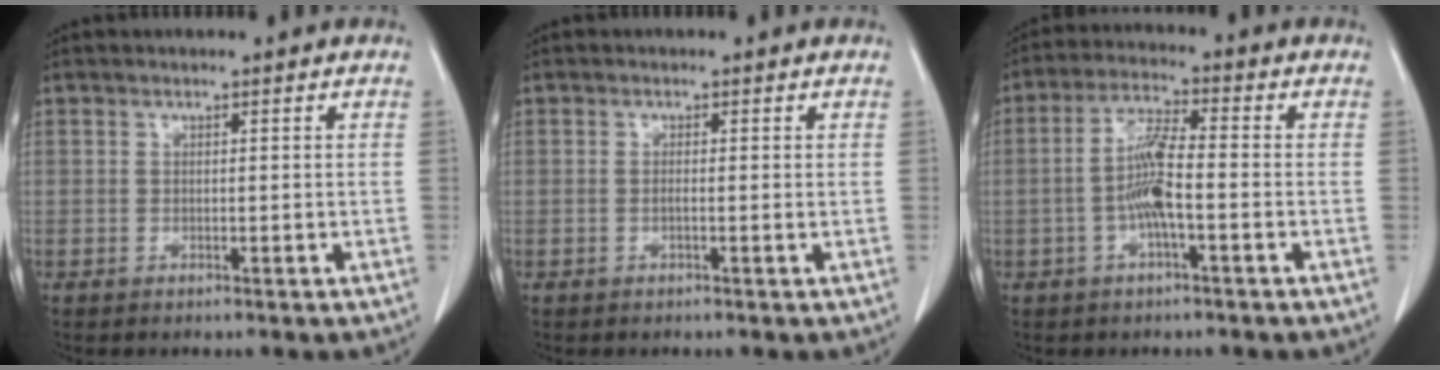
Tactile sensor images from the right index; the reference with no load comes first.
{"total": 0.7, "force": [-0.2, 0.0, 0.6], "torque": [-0.013, 0.000, -0.005]}
{"total": 6.7, "force": [-1.5, 0.9, 6.4], "torque": [-0.133, 0.007, -0.035]}